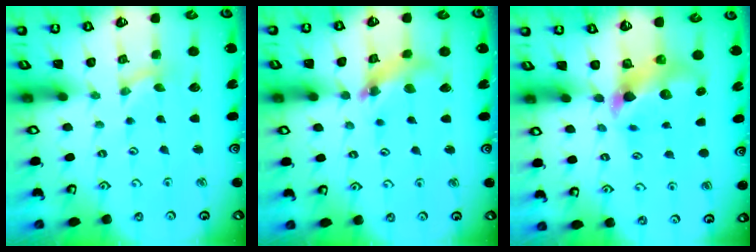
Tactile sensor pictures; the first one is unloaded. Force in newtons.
{"total": 9.6, "press": 9.6, "slide": 0.9}
{"total": 7.7, "press": 7.6, "slide": 1.1}